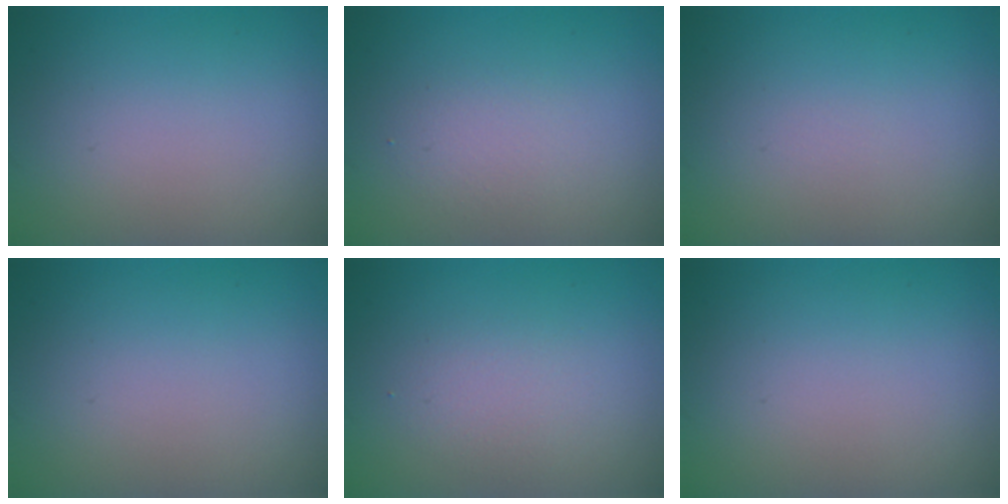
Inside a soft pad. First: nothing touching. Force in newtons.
{"total": 1.7, "press": 1.7, "slide": 0.2}
{"total": 0.0}
{"total": 0.0}
{"total": 1.8, "press": 1.8, "slide": 0.1}
{"total": 0.0}